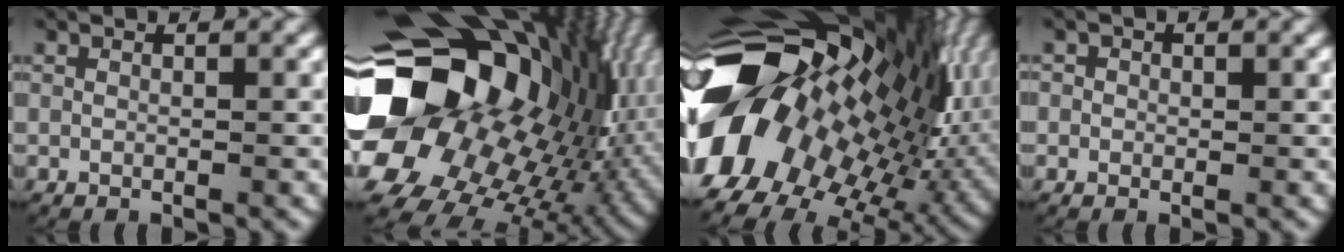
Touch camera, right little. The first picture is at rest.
{"total": 29.3, "force": [1.8, 20.3, 21.1], "torque": [-0.323, -0.024, 0.025]}
{"total": 31.1, "force": [1.6, 22.7, 21.2], "torque": [-0.326, -0.016, 0.006]}
{"total": 0.9, "force": [-0.1, 0.9, -0.2], "torque": [0.007, 0.003, -0.007]}